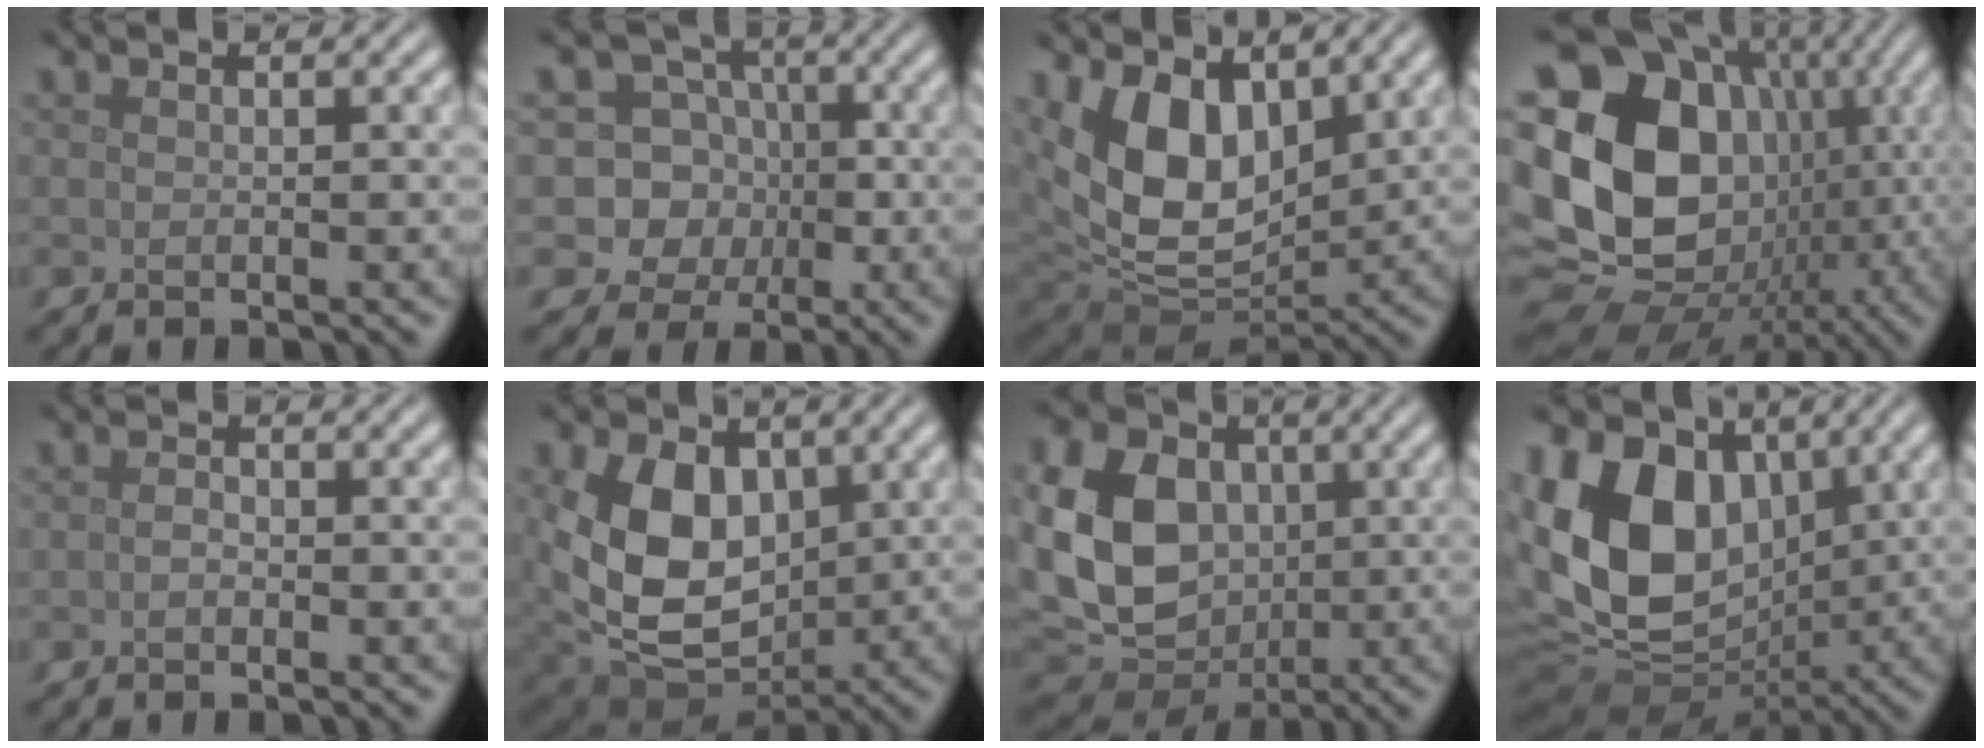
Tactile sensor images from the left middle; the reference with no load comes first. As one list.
[{"total": 8.5, "force": [-0.1, 8.1, 2.4], "torque": [-0.050, 0.041, -0.041]}, {"total": 9.7, "force": [2.8, 6.3, 6.7], "torque": [-0.127, -0.022, 0.048]}, {"total": 22.5, "force": [0.8, 19.3, 11.6], "torque": [-0.230, 0.014, -0.018]}, {"total": 1.0, "force": [-0.2, 0.7, 0.6], "torque": [-0.014, -0.001, -0.007]}, {"total": 10.5, "force": [1.2, 7.5, 7.3], "torque": [-0.155, -0.020, 0.022]}, {"total": 13.0, "force": [0.6, 10.2, 8.0], "torque": [-0.182, -0.006, 0.013]}, {"total": 13.7, "force": [2.0, 10.0, 9.2], "torque": [-0.192, 0.008, 0.026]}]